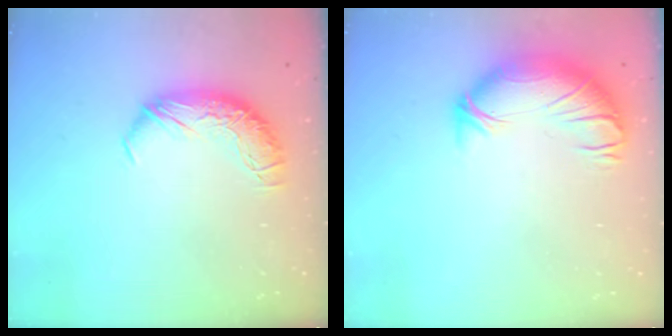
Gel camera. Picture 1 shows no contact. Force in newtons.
{"total": 3.1, "press": 0.8, "slide": 3.0}